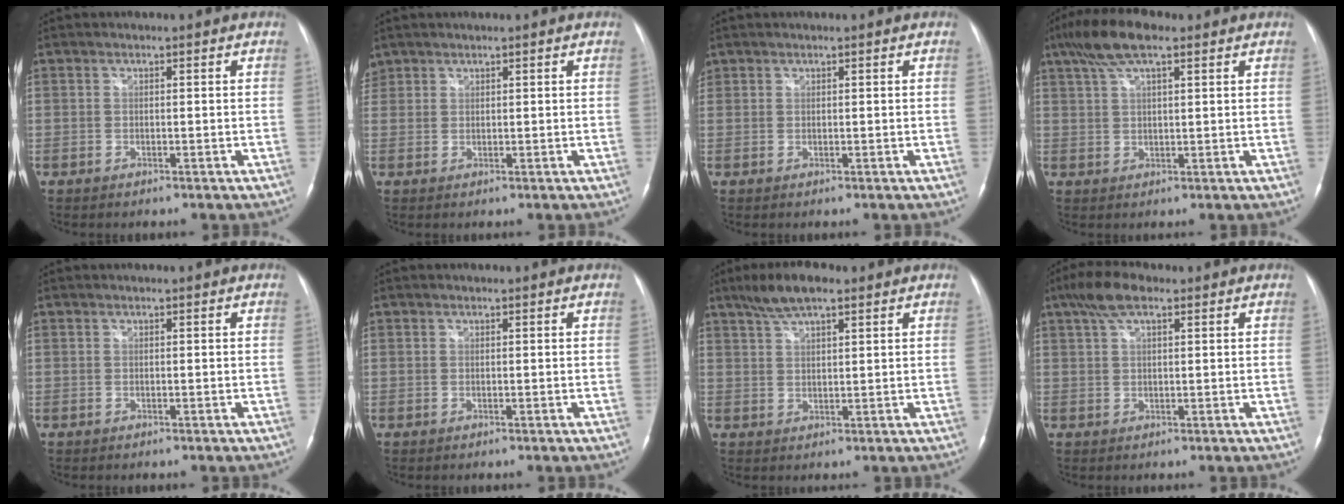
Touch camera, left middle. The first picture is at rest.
{"total": 2.5, "force": [1.8, 1.7, 0.1], "torque": [-0.005, 0.013, 0.037]}
{"total": 0.8, "force": [0.6, 0.6, 0.0], "torque": [0.004, 0.008, 0.011]}
{"total": 8.1, "force": [5.2, 2.0, 6.0], "torque": [-0.124, 0.026, 0.091]}
{"total": 0.0}
{"total": 0.0}
{"total": 6.6, "force": [4.7, 1.5, 4.4], "torque": [-0.093, 0.018, 0.085]}
{"total": 5.8, "force": [3.5, 1.8, 4.2], "torque": [-0.093, 0.024, 0.064]}